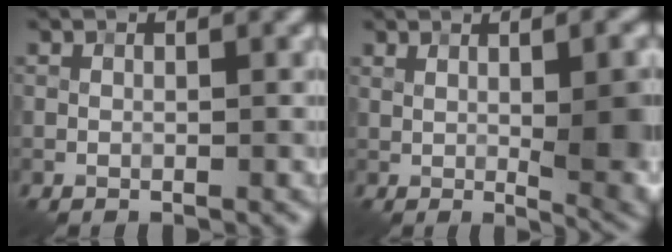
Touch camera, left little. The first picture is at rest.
{"total": 7.7, "force": [0.5, 2.0, 7.5], "torque": [-0.094, 0.000, 0.013]}